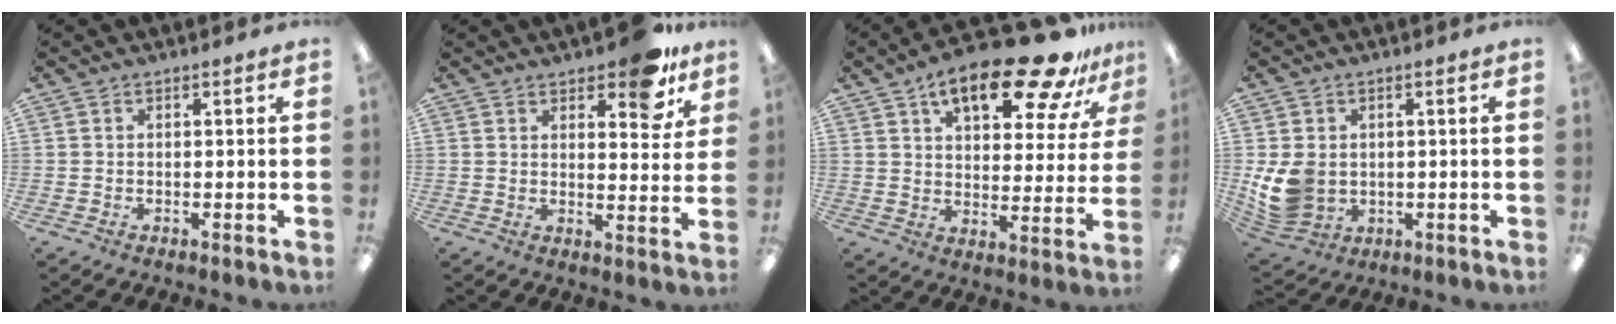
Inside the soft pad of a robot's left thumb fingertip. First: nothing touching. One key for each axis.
{"total": 10.4, "fx": 7.5, "fy": 4.2, "fz": 5.8, "tx": -0.061, "ty": -0.045, "tz": 0.125}
{"total": 20.6, "fx": 13.2, "fy": 7.9, "fz": 13.8, "tx": -0.197, "ty": -0.077, "tz": 0.214}
{"total": 9.8, "fx": -0.1, "fy": 8.1, "fz": 5.5, "tx": -0.124, "ty": 0.007, "tz": 0.004}